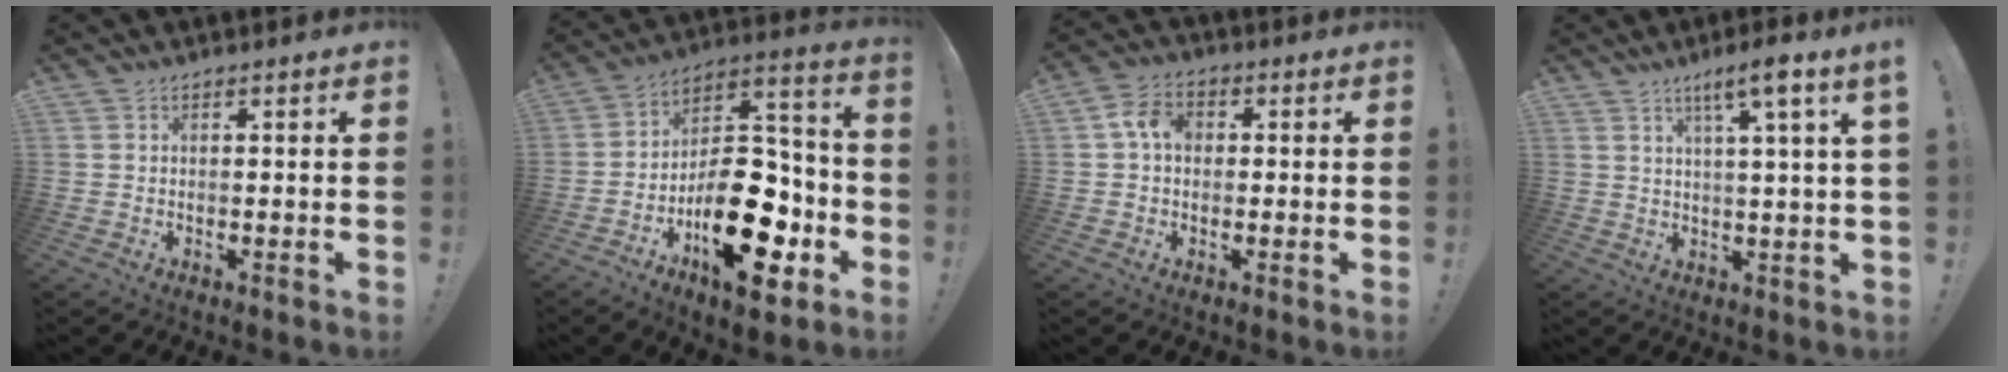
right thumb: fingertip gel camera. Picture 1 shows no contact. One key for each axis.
{"total": 23.5, "fx": -9.1, "fy": 12.8, "fz": 17.5, "tx": -0.248, "ty": 0.063, "tz": -0.133}
{"total": 7.2, "fx": 0.9, "fy": 5.0, "fz": 5.2, "tx": -0.100, "ty": 0.017, "tz": 0.019}
{"total": 7.6, "fx": 3.8, "fy": -0.9, "fz": 6.6, "tx": -0.097, "ty": -0.021, "tz": 0.051}